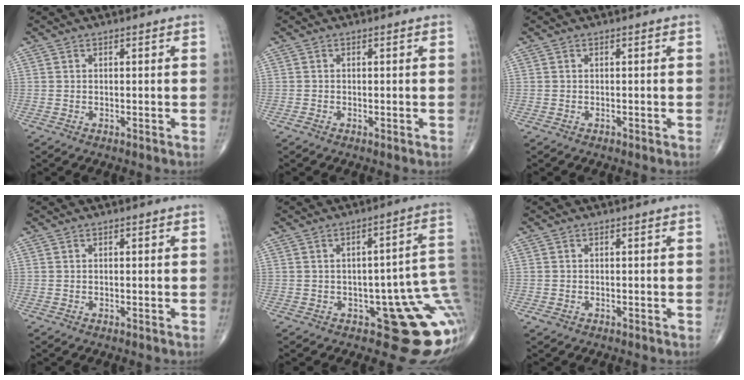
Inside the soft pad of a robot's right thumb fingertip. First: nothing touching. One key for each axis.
{"total": 0.6, "fx": -0.4, "fy": 0.2, "fz": 0.4, "tx": -0.006, "ty": -0.001, "tz": -0.007}
{"total": 0.0}
{"total": 0.0}
{"total": 16.7, "fx": -4.1, "fy": 7.1, "fz": 14.5, "tx": -0.094, "ty": 0.023, "tz": -0.038}
{"total": 0.9, "fx": -0.5, "fy": 0.7, "fz": 0.4, "tx": -0.010, "ty": 0.000, "tz": -0.007}